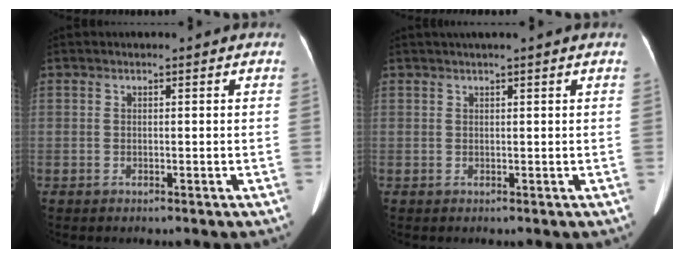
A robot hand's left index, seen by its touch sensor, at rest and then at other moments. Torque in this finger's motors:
{"motor_torque": [0.39, -0.35, 0.02, 0.08]}